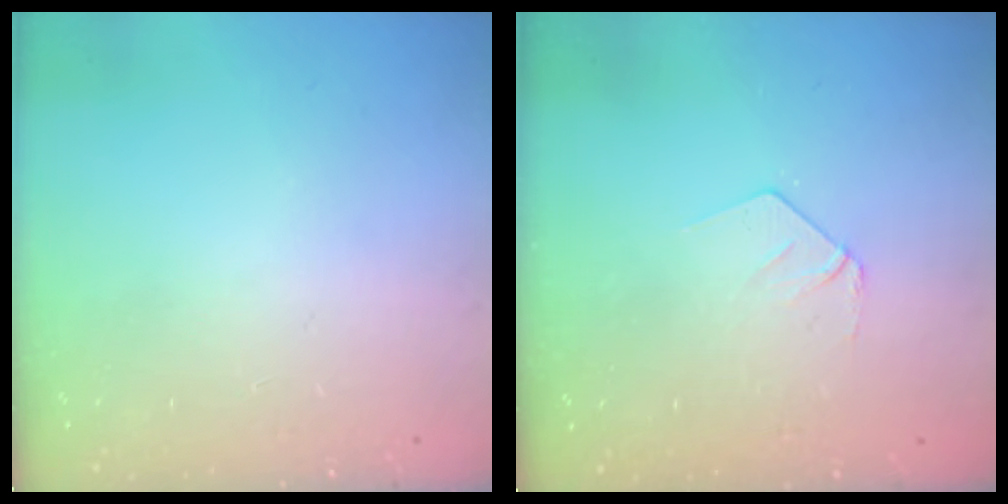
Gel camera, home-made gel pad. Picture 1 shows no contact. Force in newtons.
{"total": 4.0, "press": 4.0, "slide": 0.3}